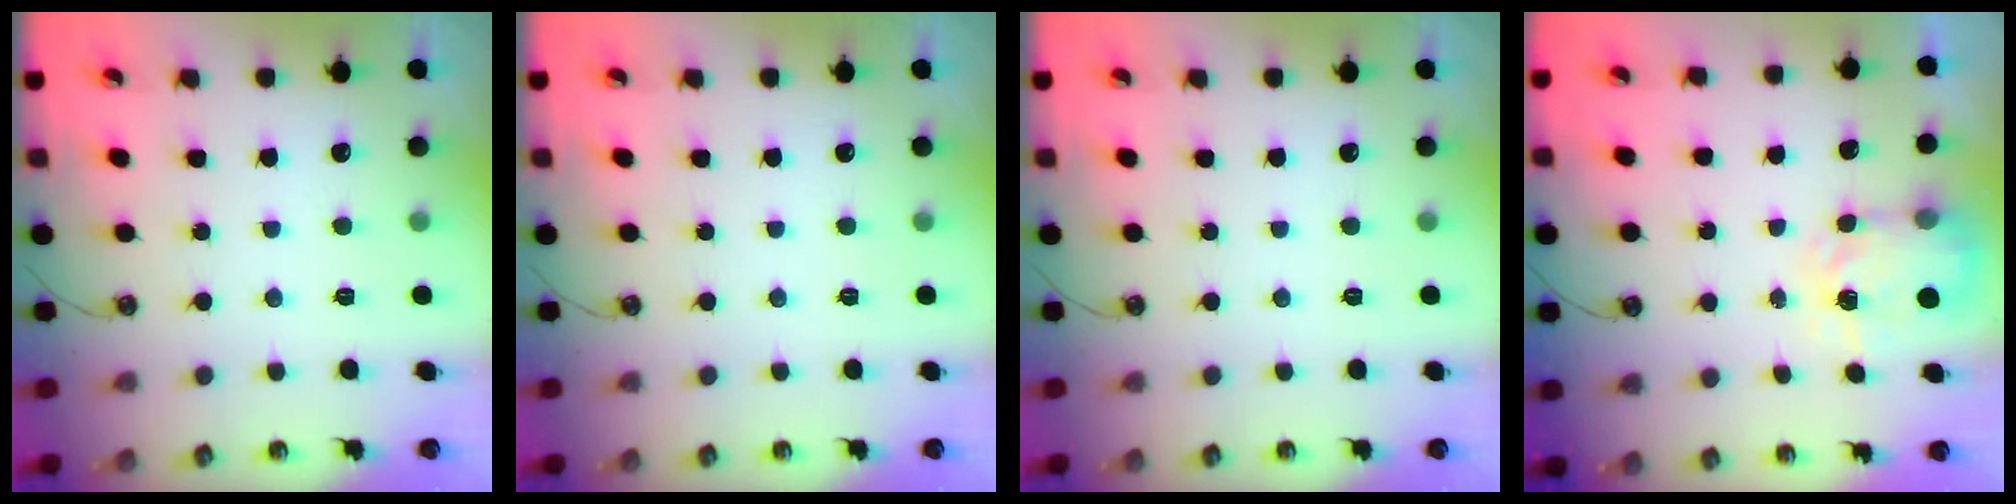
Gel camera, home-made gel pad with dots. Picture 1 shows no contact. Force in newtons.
{"total": 0.0}
{"total": 0.0}
{"total": 4.9, "press": 4.9, "slide": 0.6}